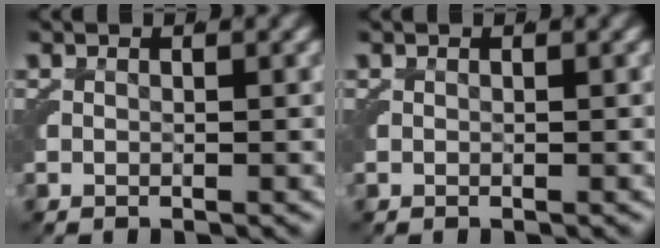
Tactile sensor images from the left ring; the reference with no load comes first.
{"total": 0.0}